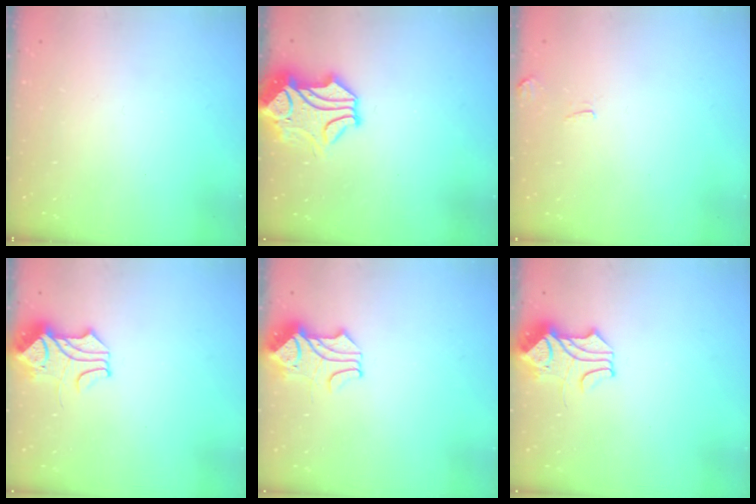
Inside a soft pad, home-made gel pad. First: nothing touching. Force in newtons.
{"total": 2.3, "press": 1.9, "slide": 1.3}
{"total": 1.5, "press": 1.4, "slide": 0.5}
{"total": 1.8, "press": 1.7, "slide": 0.7}
{"total": 1.6, "press": 1.3, "slide": 1.0}
{"total": 1.8, "press": 1.7, "slide": 0.7}